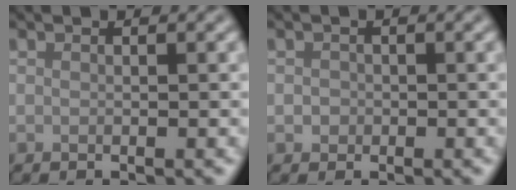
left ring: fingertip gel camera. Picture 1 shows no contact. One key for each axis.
{"total": 0.9, "fx": -0.1, "fy": 0.9, "fz": 0.2, "tx": 0.003, "ty": -0.004, "tz": -0.005}